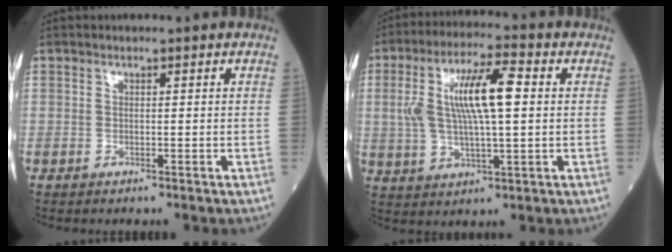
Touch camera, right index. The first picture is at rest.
{"total": 11.6, "force": [1.8, 2.7, 11.1], "torque": [-0.222, 0.022, 0.033]}